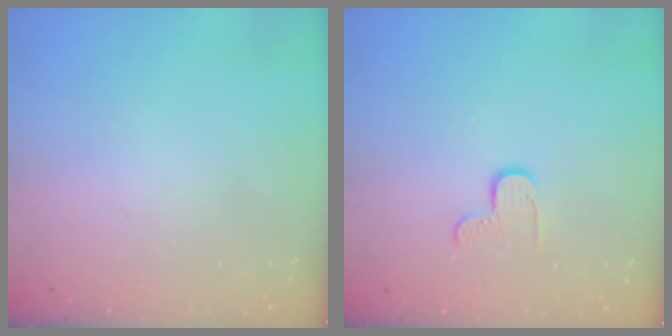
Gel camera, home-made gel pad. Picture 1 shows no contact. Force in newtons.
{"total": 4.7, "press": 4.7, "slide": 0.4}